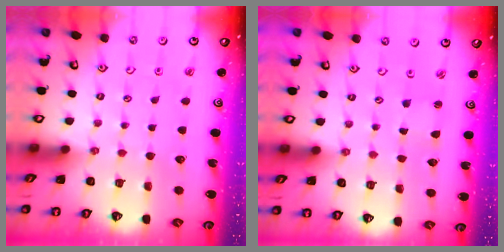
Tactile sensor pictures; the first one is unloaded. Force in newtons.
{"total": 1.1, "press": 1.1, "slide": 0.2}